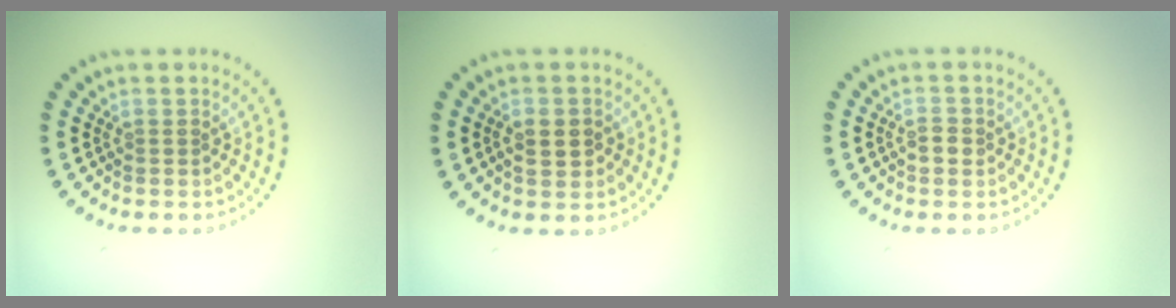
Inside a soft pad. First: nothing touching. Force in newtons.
{"total": 2.5, "press": 2.5, "slide": 0.2}
{"total": 1.2, "press": 1.2, "slide": 0.1}